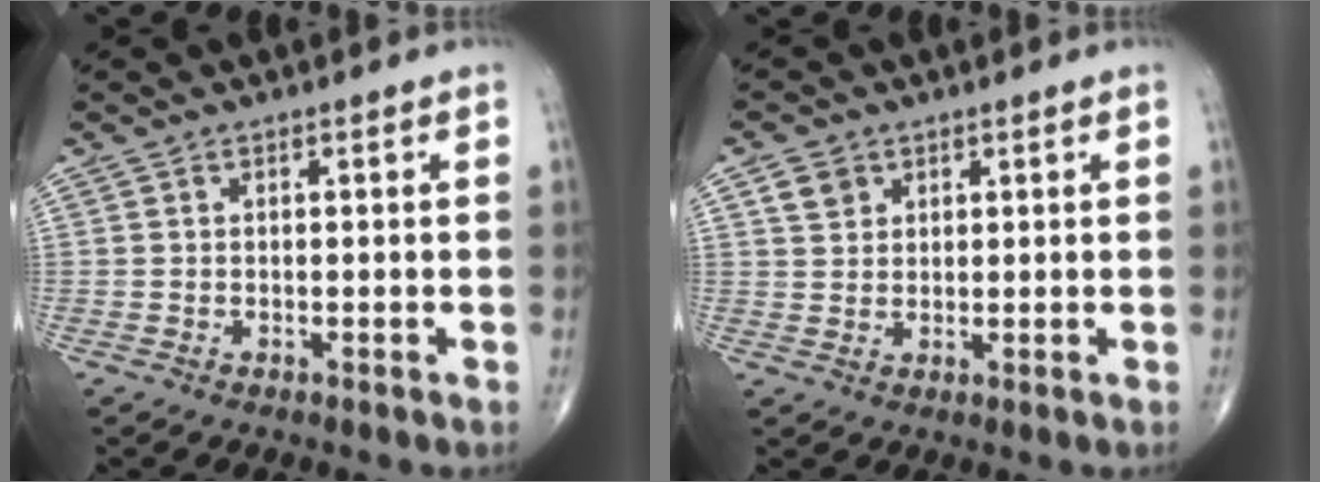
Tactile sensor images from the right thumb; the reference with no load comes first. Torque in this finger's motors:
{"motor_torque": [-0.21, 0.20, -0.04, 0.01, -0.04]}